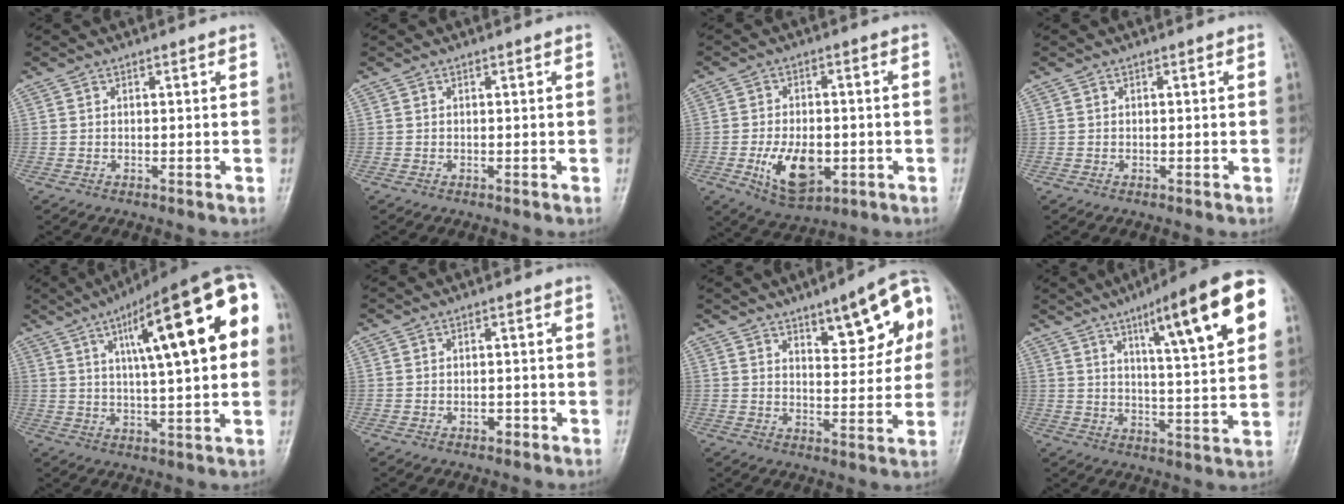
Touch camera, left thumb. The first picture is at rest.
{"total": 0.0}
{"total": 10.2, "force": [-2.9, 5.9, 7.8], "torque": [-0.119, 0.000, -0.039]}
{"total": 0.0}
{"total": 21.9, "force": [6.3, 5.2, 20.3], "torque": [-0.282, 0.015, 0.086]}
{"total": 1.7, "force": [-1.1, 1.1, 0.8], "torque": [-0.007, 0.008, -0.017]}
{"total": 13.1, "force": [5.6, 4.8, 10.8], "torque": [-0.108, -0.011, 0.072]}
{"total": 19.2, "force": [8.3, 3.4, 17.0], "torque": [-0.223, -0.018, 0.115]}